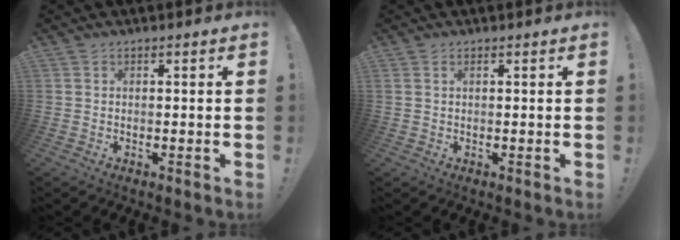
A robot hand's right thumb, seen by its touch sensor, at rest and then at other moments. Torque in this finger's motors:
{"motor_torque": [-0.06, -0.05, -0.24, -0.06, 0.11]}